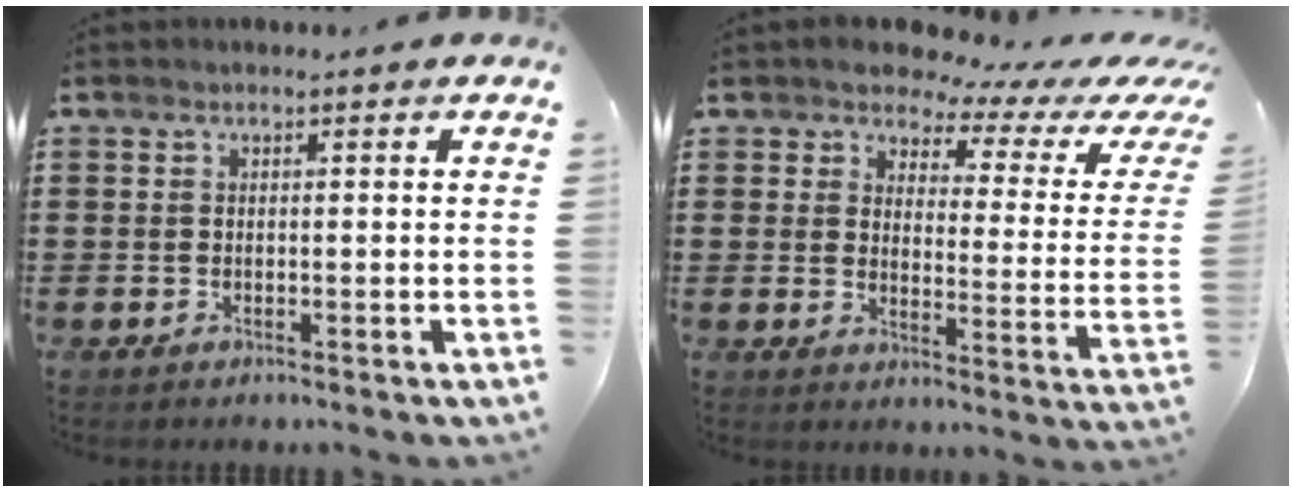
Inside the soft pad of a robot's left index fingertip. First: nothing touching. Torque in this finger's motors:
{"motor_torque": [2.14, 0.00, 0.62, 0.01]}